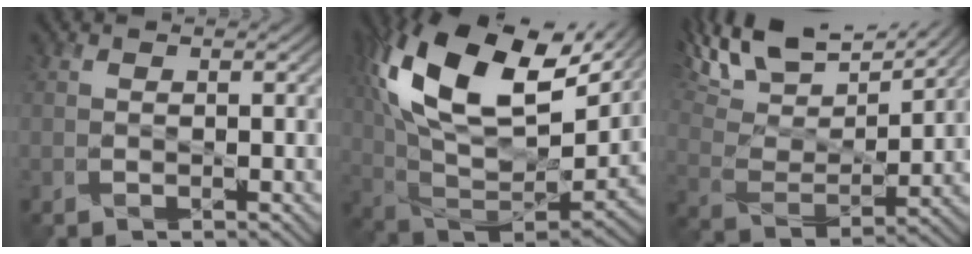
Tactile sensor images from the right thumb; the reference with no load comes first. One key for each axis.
{"total": 19.8, "fx": 8.5, "fy": 10.5, "fz": 14.4, "tx": -0.321, "ty": 0.038, "tz": 0.152}
{"total": 15.8, "fx": 11.6, "fy": 5.6, "fz": 9.2, "tx": -0.217, "ty": 0.024, "tz": 0.177}